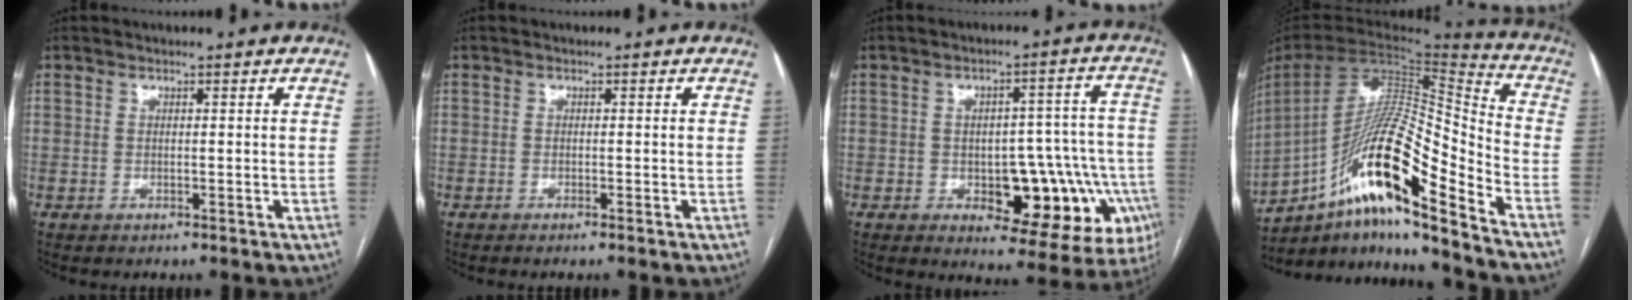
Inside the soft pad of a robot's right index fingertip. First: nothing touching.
{"total": 0.7, "force": [-0.5, -0.2, 0.3], "torque": [-0.004, 0.002, -0.010]}
{"total": 16.8, "force": [-5.5, 7.2, 14.1], "torque": [-0.091, 0.035, -0.050]}
{"total": 21.1, "force": [-12.6, 1.7, 16.9], "torque": [-0.312, 0.007, -0.225]}